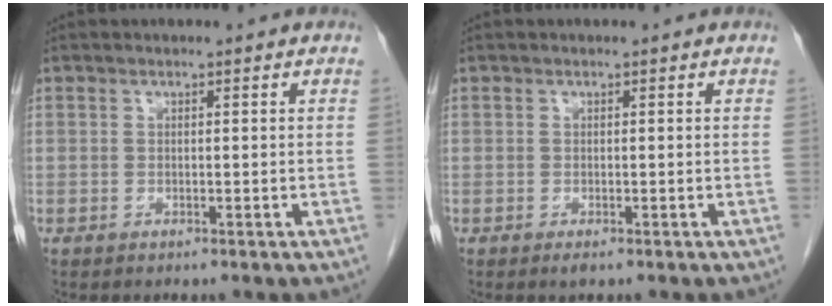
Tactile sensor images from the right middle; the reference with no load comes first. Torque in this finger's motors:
{"motor_torque": [0.16, -0.29, -0.01, 0.00]}